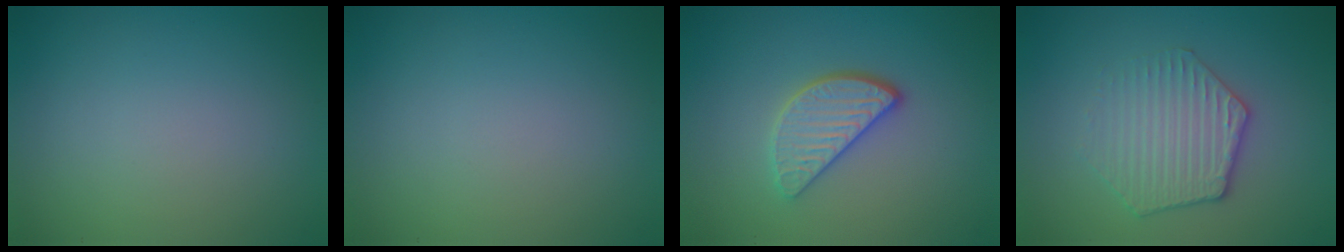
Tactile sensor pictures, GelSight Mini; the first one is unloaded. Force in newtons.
{"total": 0.0}
{"total": 3.5, "press": 2.9, "slide": 2.0}
{"total": 3.3, "press": 3.2, "slide": 1.0}